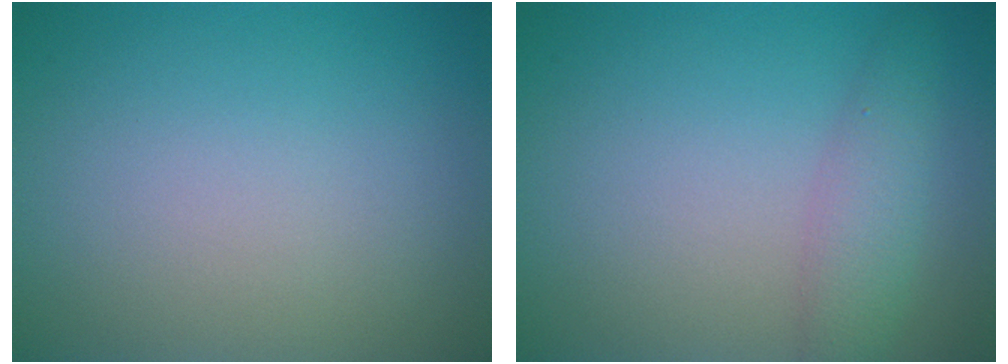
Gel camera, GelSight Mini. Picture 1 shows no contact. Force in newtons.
{"total": 2.8, "press": 2.8, "slide": 0.1}